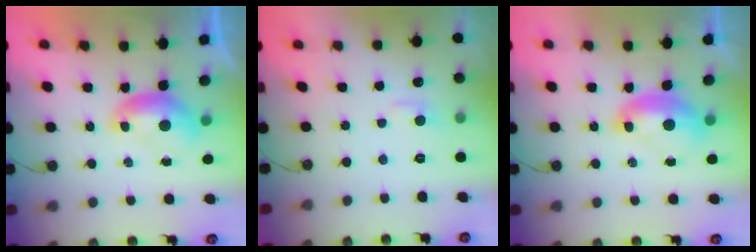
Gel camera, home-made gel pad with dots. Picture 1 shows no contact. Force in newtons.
{"total": 1.1, "press": 0.8, "slide": 0.8}
{"total": 2.2, "press": 2.1, "slide": 0.6}